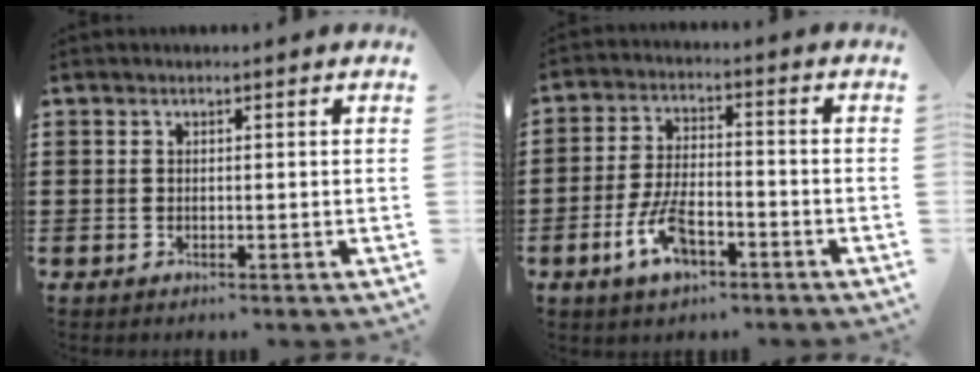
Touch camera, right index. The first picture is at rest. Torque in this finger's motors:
{"motor_torque": [1.46, 0.68, 0.48, 0.12]}